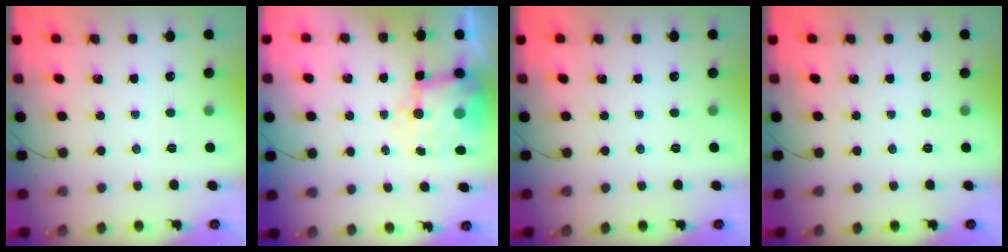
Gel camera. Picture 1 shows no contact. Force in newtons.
{"total": 6.4, "press": 6.4, "slide": 0.5}
{"total": 0.0}
{"total": 0.0}